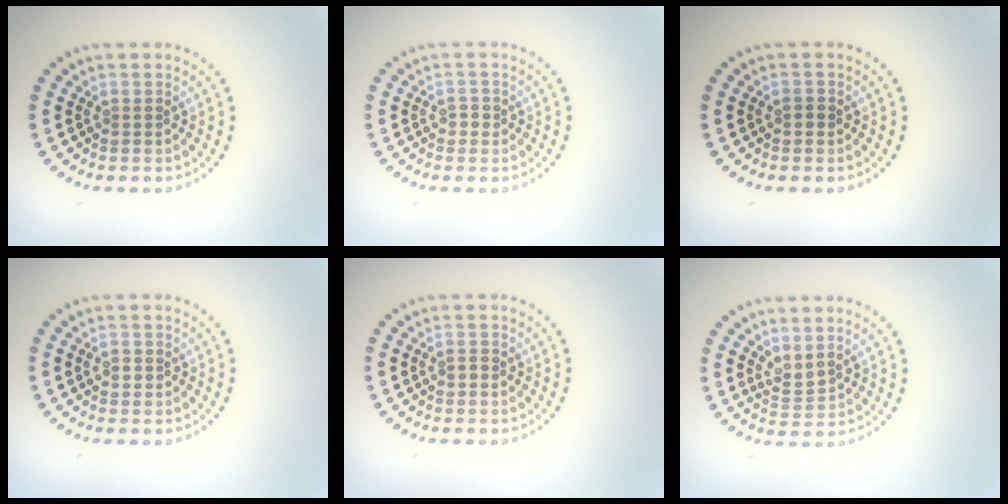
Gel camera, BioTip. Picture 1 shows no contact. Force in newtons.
{"total": 1.1, "press": 1.0, "slide": 0.4}
{"total": 0.7, "press": 0.7, "slide": 0.1}
{"total": 1.0, "press": 1.0, "slide": 0.3}
{"total": 0.8, "press": 0.8, "slide": 0.1}
{"total": 1.4, "press": 1.2, "slide": 0.9}